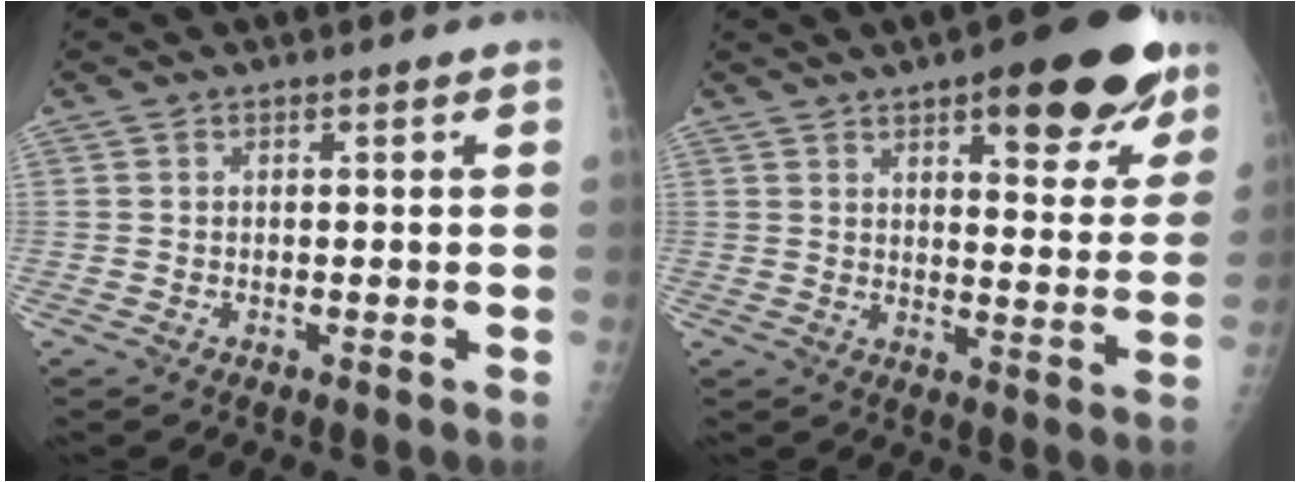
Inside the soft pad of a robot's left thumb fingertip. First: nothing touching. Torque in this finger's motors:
{"motor_torque": [0.07, 0.49, -0.06, -0.06, 0.15]}